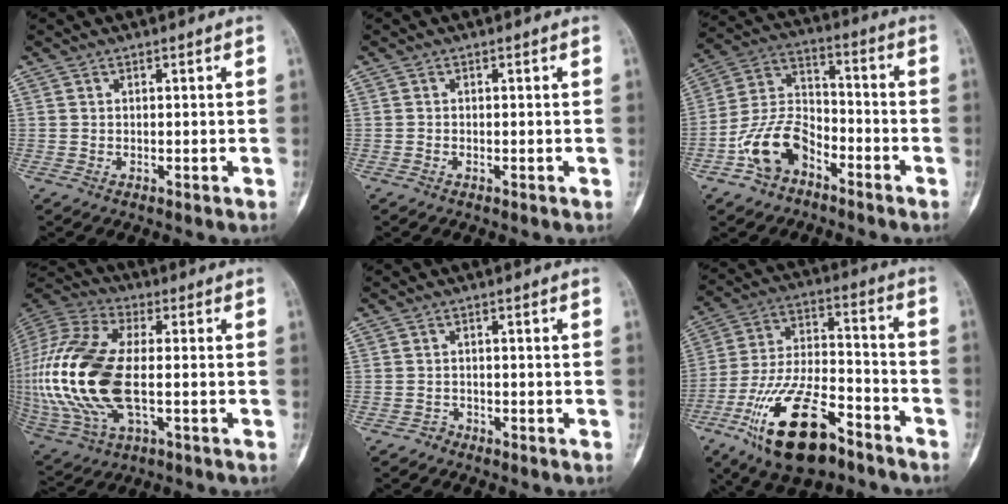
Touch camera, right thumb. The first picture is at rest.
{"total": 0.0}
{"total": 12.3, "force": [-6.3, 7.7, 7.2], "torque": [-0.129, 0.056, -0.126]}
{"total": 25.2, "force": [-1.9, 12.3, 21.9], "torque": [-0.510, -0.001, -0.026]}
{"total": 1.2, "force": [-0.9, 0.7, -0.2], "torque": [0.008, 0.004, -0.023]}
{"total": 20.5, "force": [-11.8, 8.5, 14.4], "torque": [-0.279, 0.062, -0.209]}